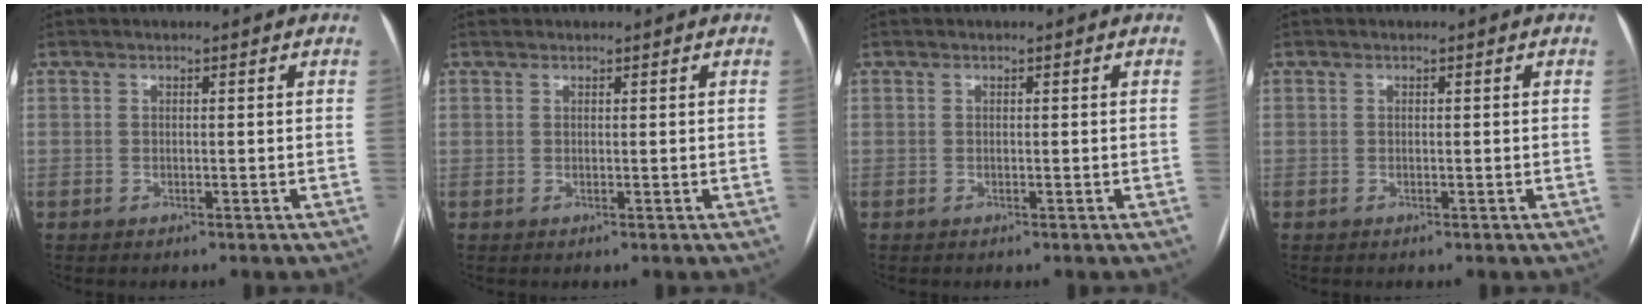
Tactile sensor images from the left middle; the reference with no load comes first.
{"total": 0.5, "force": [0.5, 0.2, 0.0], "torque": [-0.007, 0.008, 0.010]}
{"total": 0.0}
{"total": 0.0}